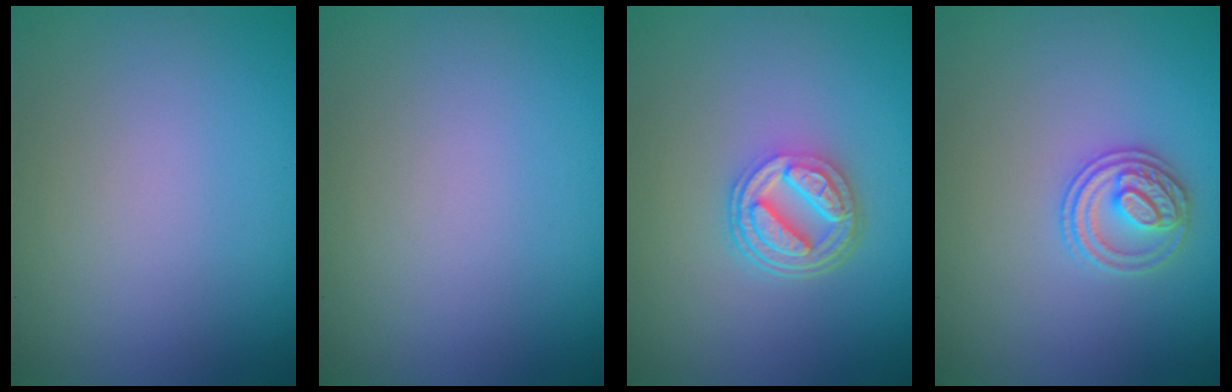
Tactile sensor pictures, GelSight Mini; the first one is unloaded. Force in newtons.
{"total": 0.0}
{"total": 5.2, "press": 3.7, "slide": 3.6}
{"total": 2.7, "press": 2.7, "slide": 0.6}